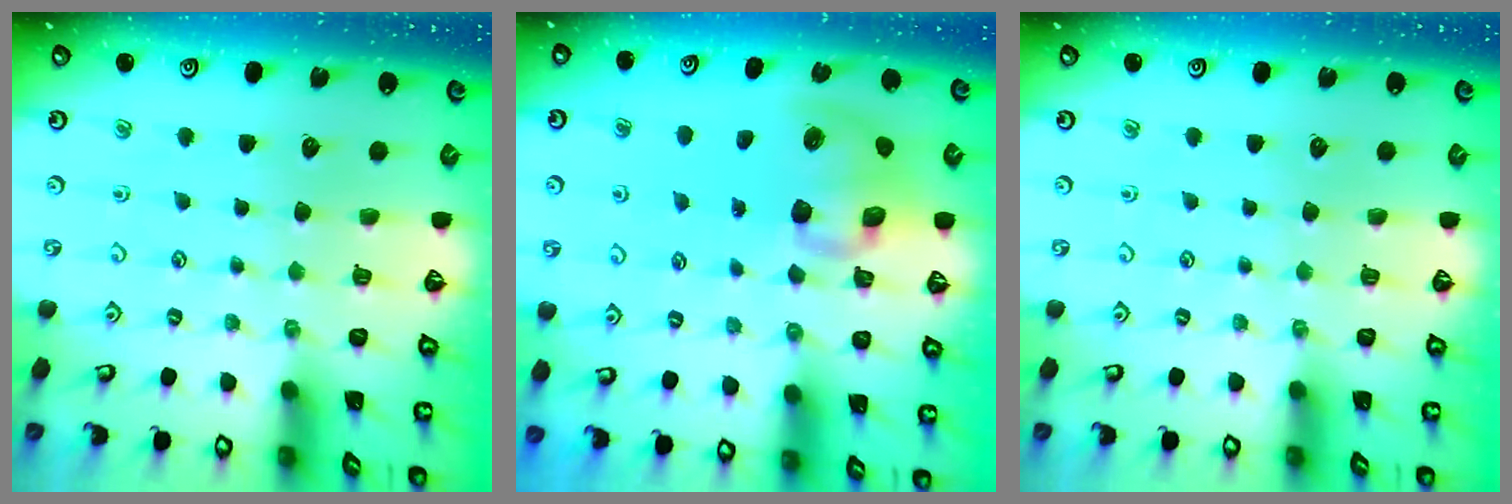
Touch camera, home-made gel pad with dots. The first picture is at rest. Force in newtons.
{"total": 10.8, "press": 10.6, "slide": 1.5}
{"total": 0.0}